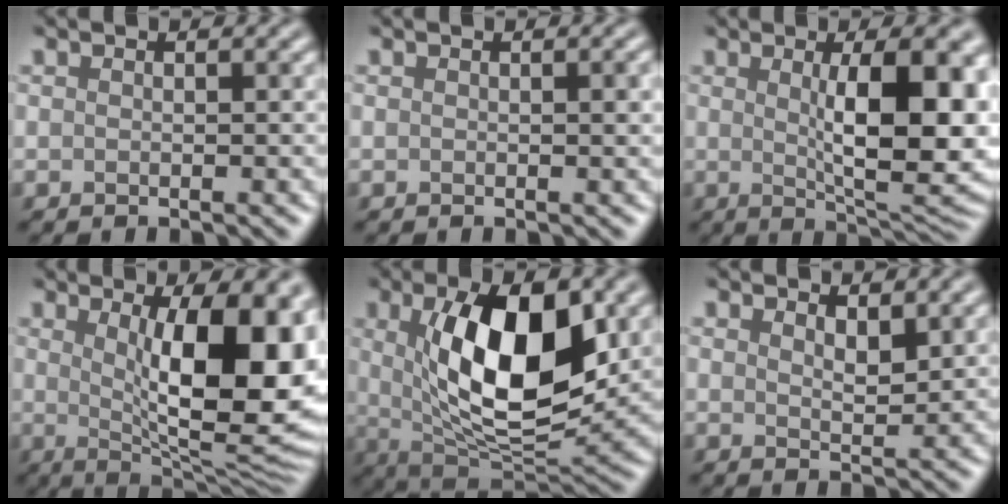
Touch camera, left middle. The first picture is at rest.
{"total": 0.8, "force": [0.1, 0.1, 0.8], "torque": [-0.009, 0.002, 0.002]}
{"total": 10.4, "force": [1.2, 2.8, 9.9], "torque": [-0.130, -0.007, 0.024]}
{"total": 13.7, "force": [1.5, 4.7, 12.8], "torque": [-0.139, -0.001, 0.024]}
{"total": 11.0, "force": [2.2, 4.6, 9.8], "torque": [-0.156, -0.007, 0.040]}
{"total": 1.9, "force": [1.4, 0.7, 1.1], "torque": [-0.019, -0.005, 0.027]}